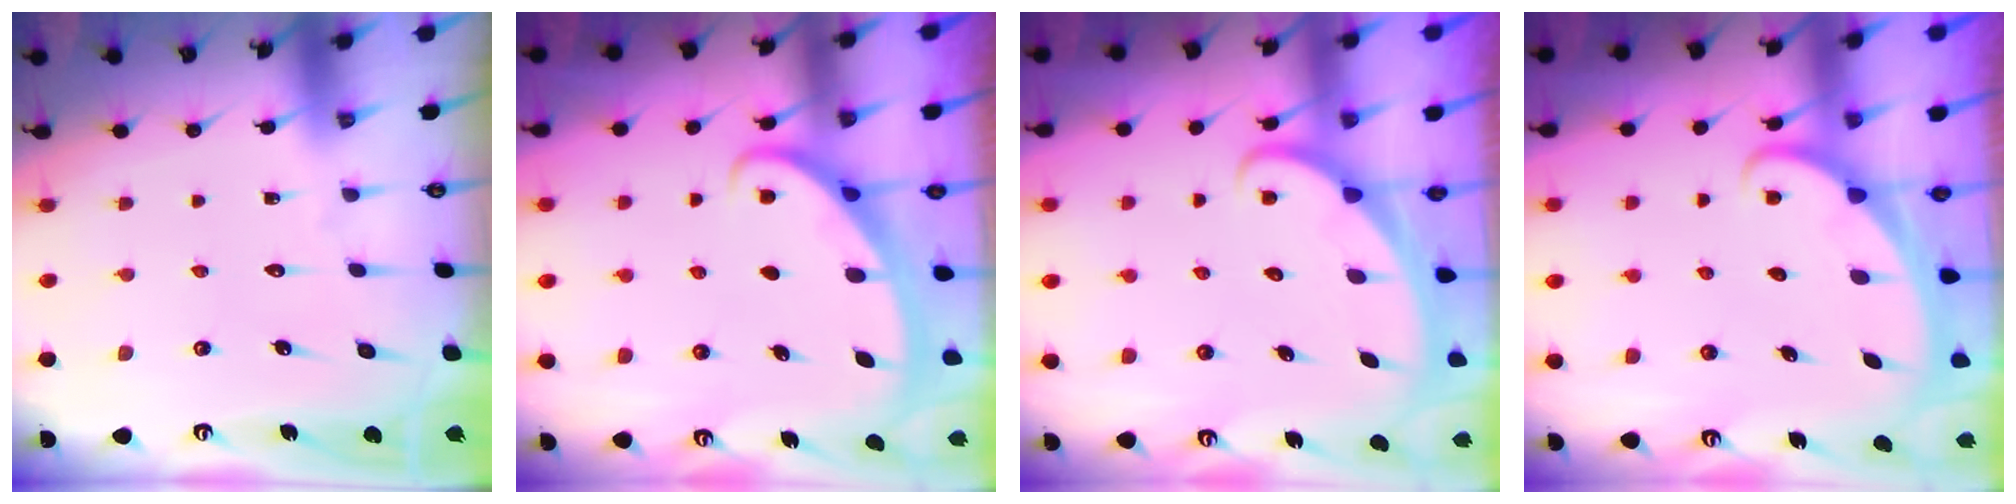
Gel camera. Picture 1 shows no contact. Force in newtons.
{"total": 2.6, "press": 2.5, "slide": 0.4}
{"total": 2.1, "press": 2.1, "slide": 0.1}
{"total": 1.8, "press": 1.8, "slide": 0.1}